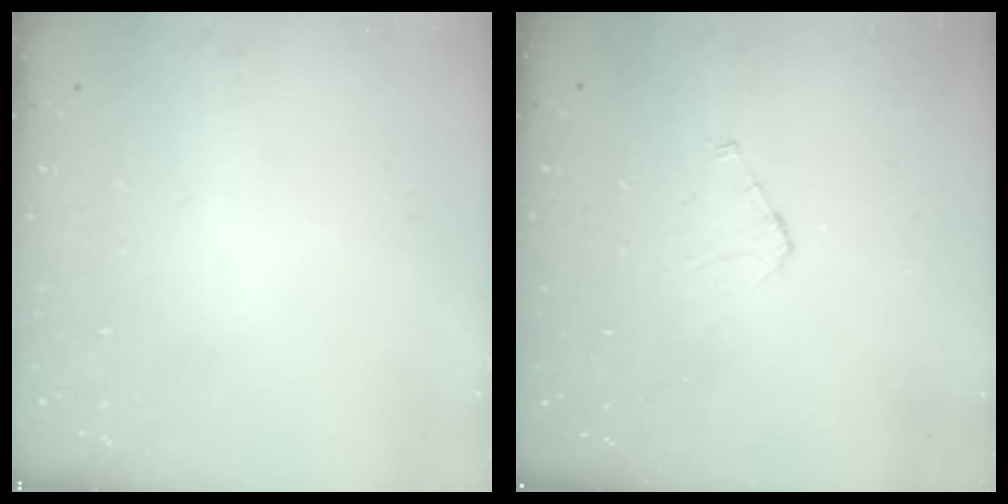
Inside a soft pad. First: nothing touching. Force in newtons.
{"total": 3.9, "press": 3.8, "slide": 0.3}